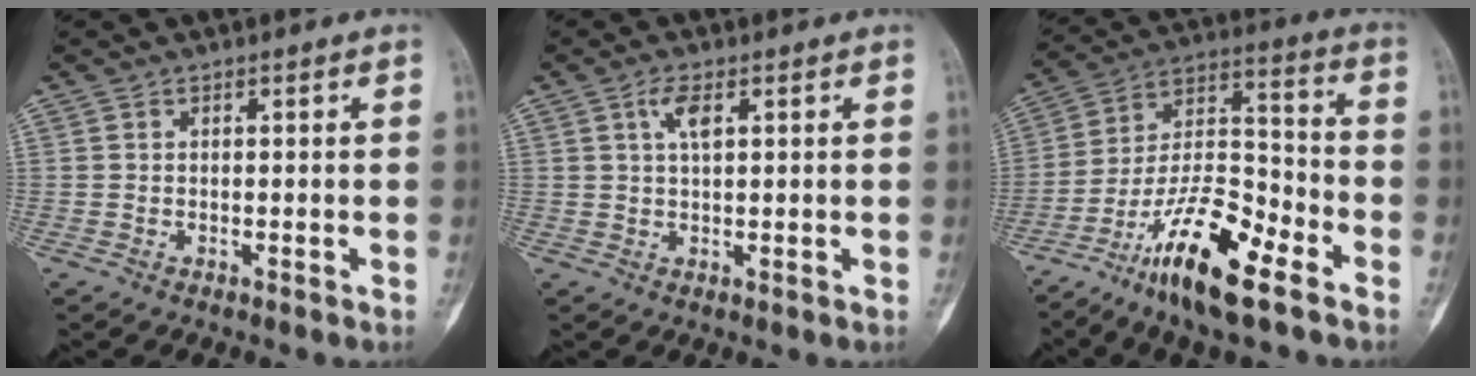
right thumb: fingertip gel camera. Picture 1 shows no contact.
{"total": 3.4, "force": [1.6, 1.2, 2.7], "torque": [-0.053, 0.003, 0.031]}
{"total": 18.1, "force": [-10.8, 5.3, 13.4], "torque": [-0.238, 0.072, -0.197]}